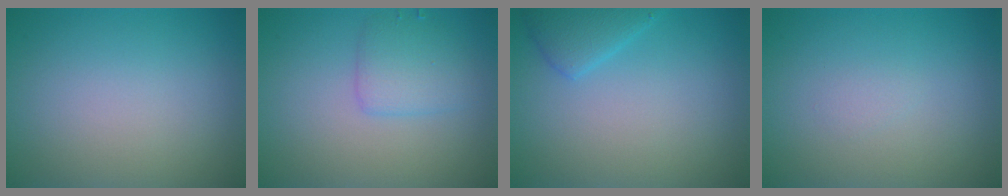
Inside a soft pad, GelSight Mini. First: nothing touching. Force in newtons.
{"total": 2.6, "press": 2.6, "slide": 0.0}
{"total": 2.3, "press": 2.3, "slide": 0.1}
{"total": 0.5, "press": 0.5, "slide": 0.1}